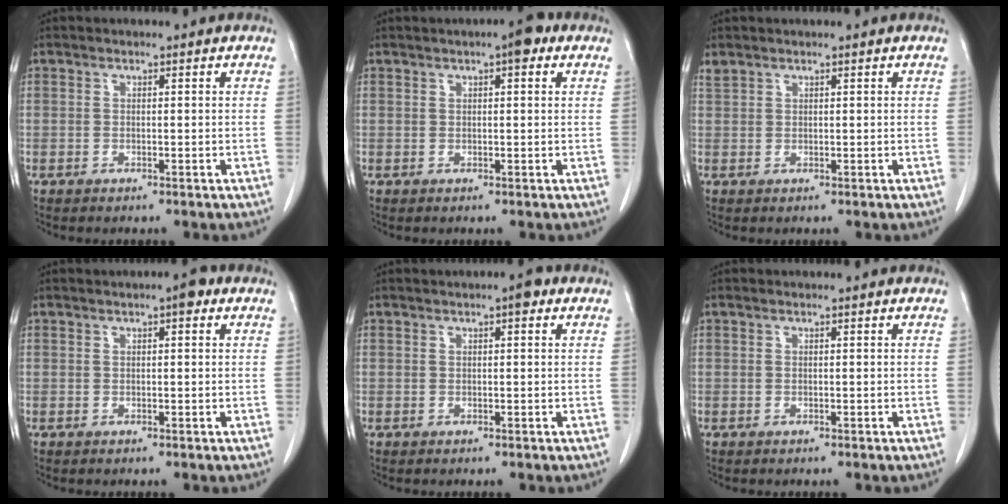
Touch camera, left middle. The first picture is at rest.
{"total": 3.1, "force": [1.7, 0.6, 2.6], "torque": [-0.040, 0.007, 0.019]}
{"total": 0.9, "force": [0.9, 0.2, 0.1], "torque": [-0.012, 0.008, 0.025]}
{"total": 2.2, "force": [1.1, 0.5, 1.8], "torque": [-0.029, 0.007, 0.012]}
{"total": 1.9, "force": [1.0, 0.4, 1.6], "torque": [-0.028, 0.005, 0.011]}
{"total": 0.0}